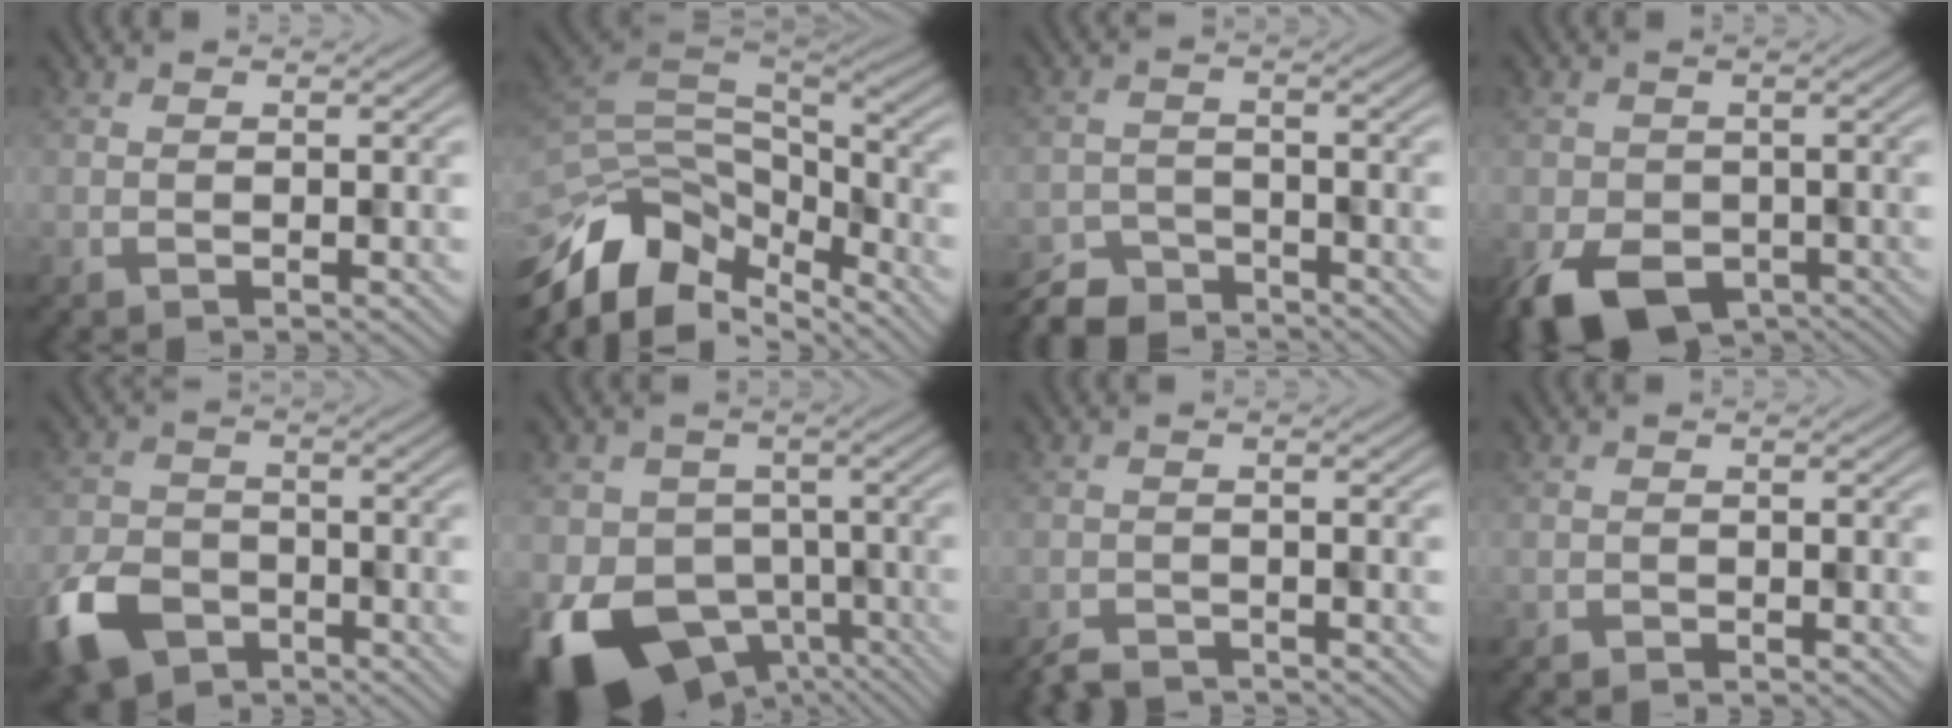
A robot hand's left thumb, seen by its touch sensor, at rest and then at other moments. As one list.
[{"total": 12.3, "force": [-6.9, 6.8, 7.5], "torque": [-0.203, -0.023, -0.106]}, {"total": 5.1, "force": [-4.9, 1.6, 0.3], "torque": [-0.001, -0.012, -0.081]}, {"total": 8.1, "force": [-4.3, 5.3, 4.4], "torque": [-0.091, -0.036, -0.057]}, {"total": 8.0, "force": [-5.3, 5.0, 3.3], "torque": [-0.081, -0.022, -0.104]}, {"total": 13.9, "force": [-6.7, 10.3, 6.6], "torque": [-0.142, -0.052, -0.077]}, {"total": 2.7, "force": [-2.7, 0.5, 0.1], "torque": [-0.007, -0.011, -0.046]}, {"total": 1.0, "force": [-0.9, 0.1, -0.4], "torque": [0.006, -0.005, -0.013]}]